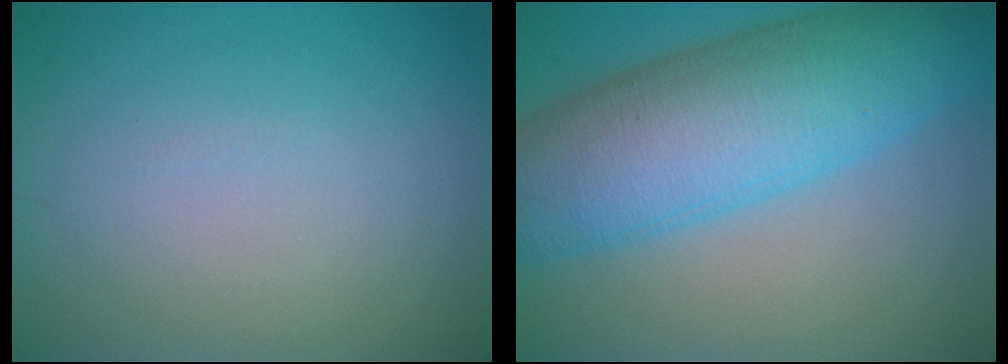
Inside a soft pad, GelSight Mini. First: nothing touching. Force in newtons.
{"total": 12.1, "press": 12.1, "slide": 0.4}